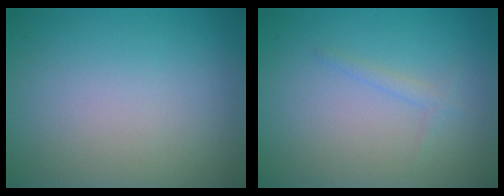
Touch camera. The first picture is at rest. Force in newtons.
{"total": 1.0, "press": 1.0, "slide": 0.1}